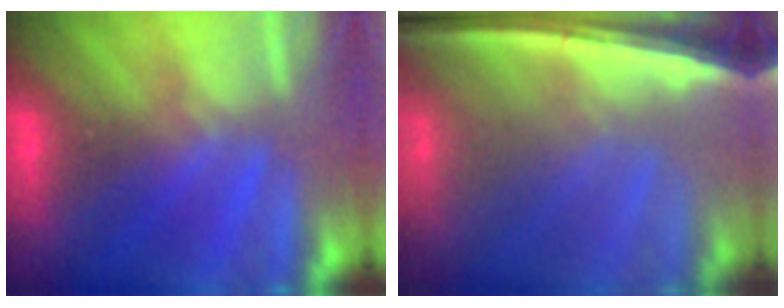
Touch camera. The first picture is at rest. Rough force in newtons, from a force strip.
{"total": 5.8}